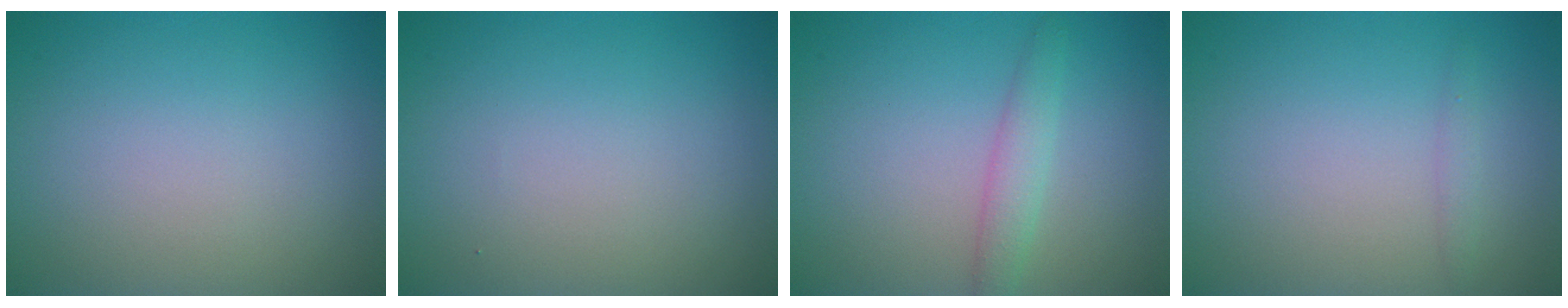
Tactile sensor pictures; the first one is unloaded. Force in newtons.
{"total": 0.0}
{"total": 2.2, "press": 2.2, "slide": 0.1}
{"total": 0.8, "press": 0.8, "slide": 0.0}